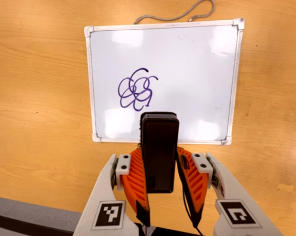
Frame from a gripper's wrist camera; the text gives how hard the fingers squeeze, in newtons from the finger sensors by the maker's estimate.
{"total": 4.2, "left": 2.8, "right": 5.6}